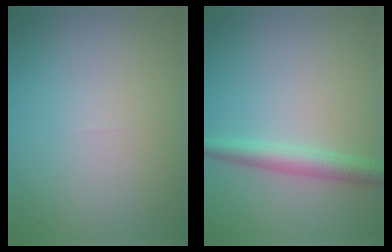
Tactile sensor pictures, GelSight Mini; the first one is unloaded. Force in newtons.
{"total": 2.8, "press": 2.8, "slide": 0.1}